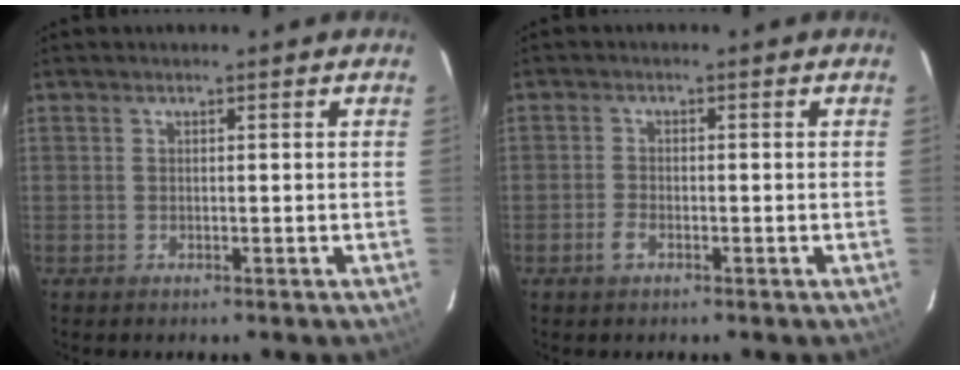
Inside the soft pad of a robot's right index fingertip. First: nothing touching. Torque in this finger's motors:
{"motor_torque": [0.13, -0.03, 0.16, 0.03]}